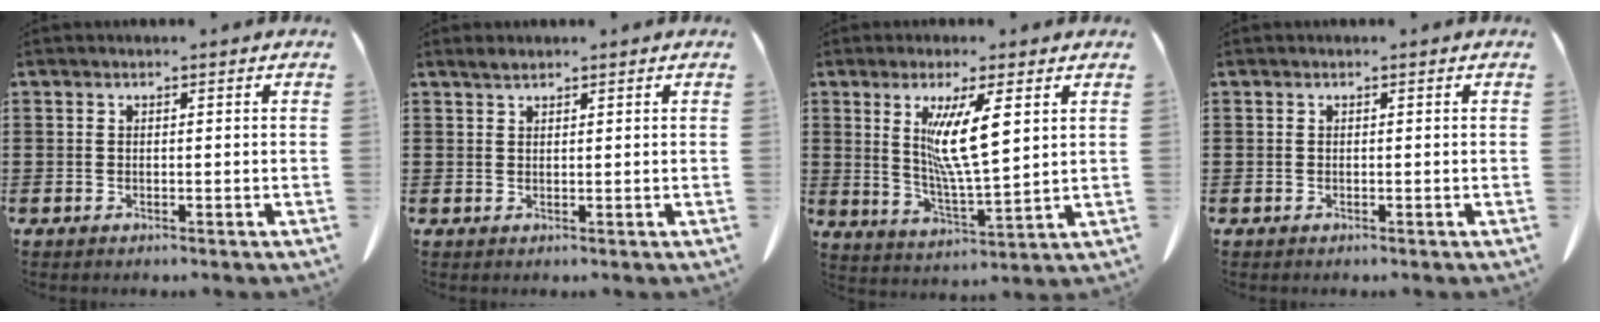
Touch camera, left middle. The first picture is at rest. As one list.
[{"total": 1.2, "force": [1.1, 0.2, 0.5], "torque": [-0.012, 0.001, 0.020]}, {"total": 9.0, "force": [3.4, 1.6, 8.2], "torque": [-0.156, -0.008, 0.057]}, {"total": 0.0}]